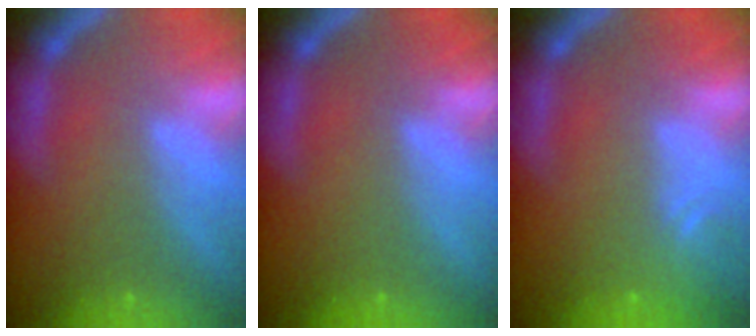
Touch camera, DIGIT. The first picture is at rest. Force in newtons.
{"total": 0.0}
{"total": 2.4}